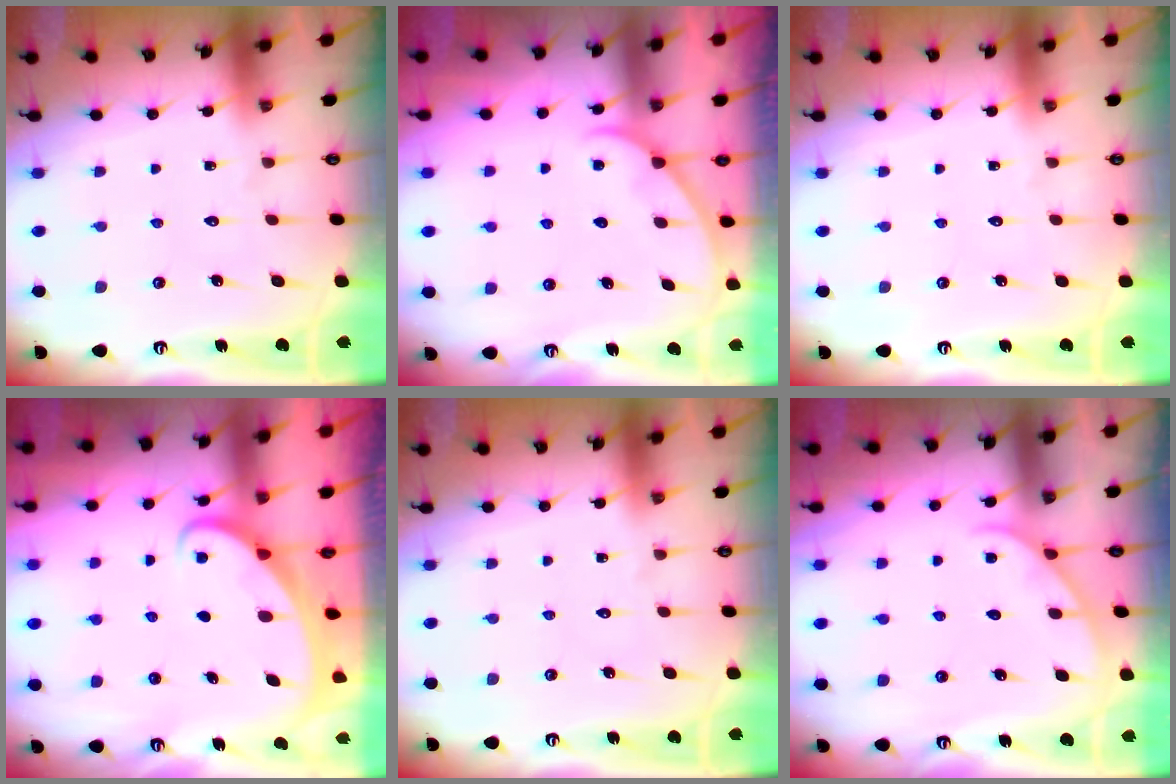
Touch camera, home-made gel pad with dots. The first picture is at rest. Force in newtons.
{"total": 3.4, "press": 3.3, "slide": 0.2}
{"total": 0.0}
{"total": 1.9, "press": 1.9, "slide": 0.2}
{"total": 0.0}
{"total": 5.2, "press": 5.1, "slide": 0.3}